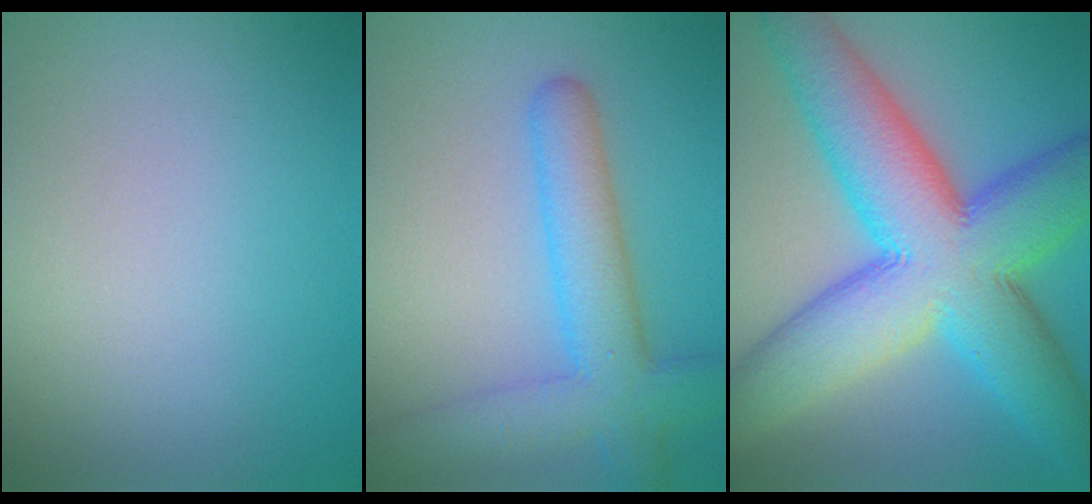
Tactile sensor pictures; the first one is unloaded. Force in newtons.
{"total": 6.0, "press": 6.0, "slide": 0.2}
{"total": 14.3, "press": 14.3, "slide": 0.4}